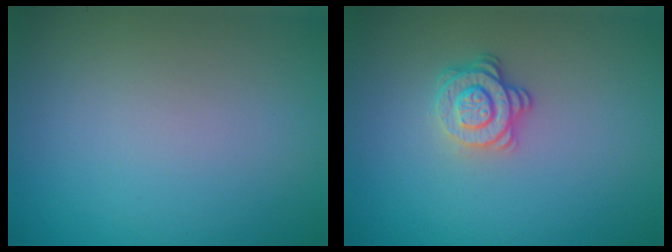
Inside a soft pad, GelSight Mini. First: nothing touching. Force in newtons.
{"total": 2.9, "press": 2.5, "slide": 1.6}